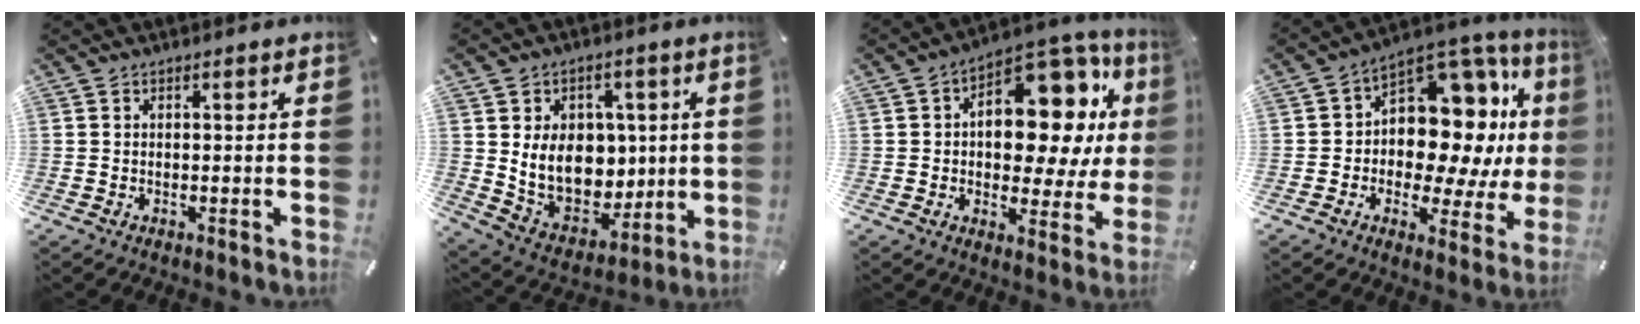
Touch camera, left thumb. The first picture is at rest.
{"total": 13.7, "force": [2.4, 11.3, 7.3], "torque": [-0.132, -0.016, 0.058]}
{"total": 16.7, "force": [5.0, 9.8, 12.6], "torque": [-0.154, -0.054, 0.079]}
{"total": 15.4, "force": [3.3, 11.1, 10.2], "torque": [-0.136, -0.050, 0.059]}